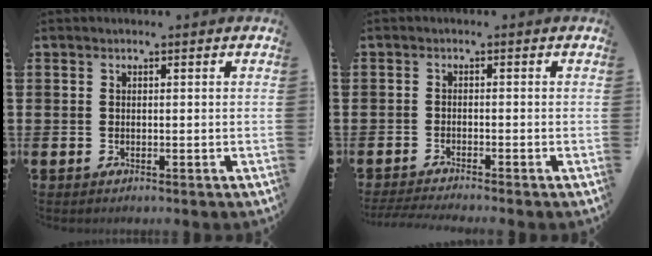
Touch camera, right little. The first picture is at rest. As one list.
[{"total": 1.4, "force": [-1.3, -0.1, 0.5], "torque": [-0.006, 0.001, -0.026]}]